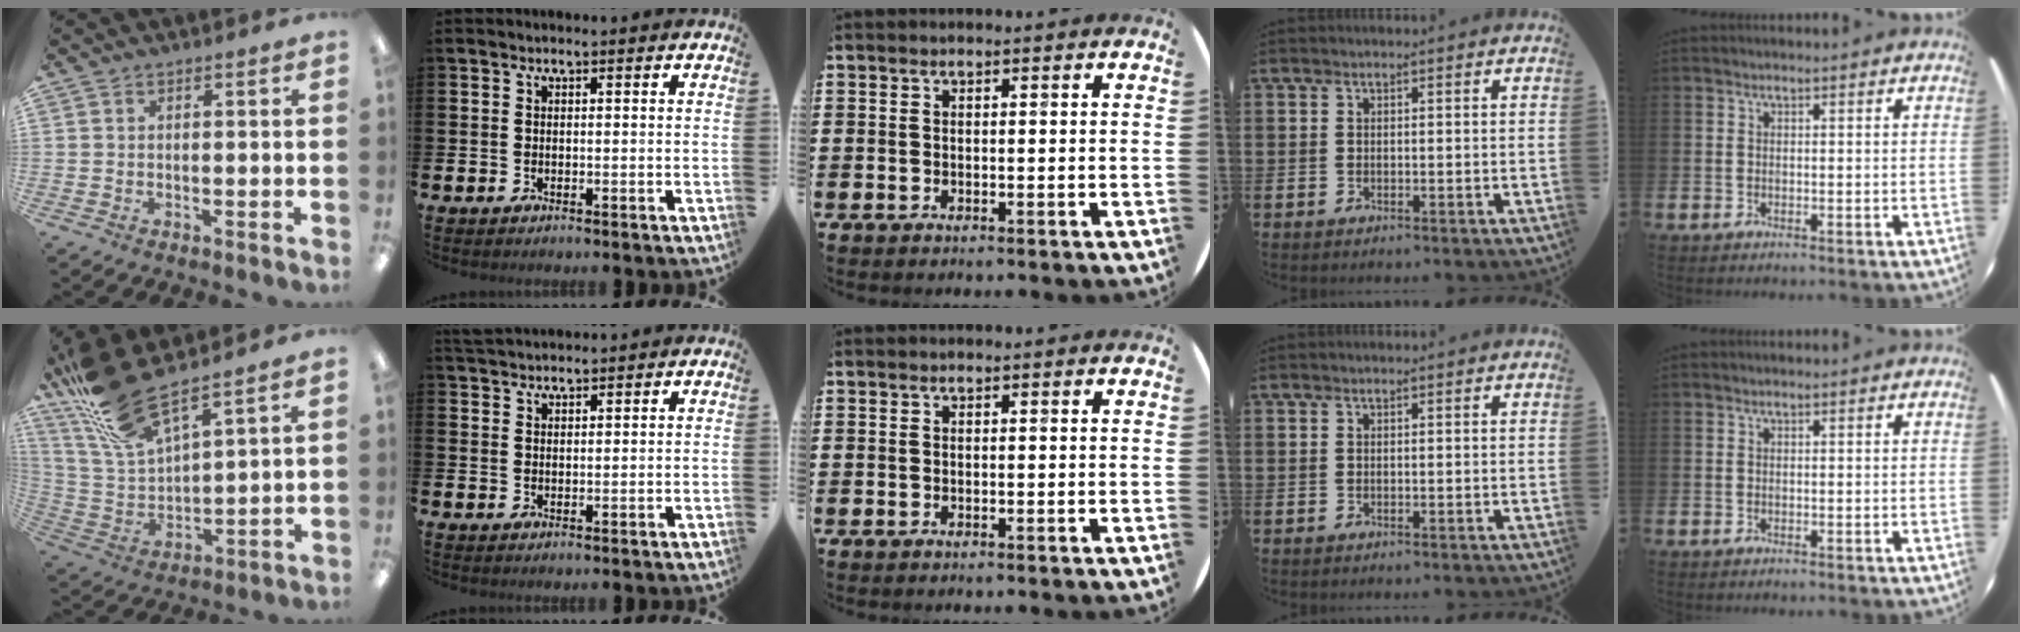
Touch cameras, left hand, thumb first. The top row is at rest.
{"thumb": {"total": 16.7, "force": [13.4, 4.1, 9.2], "torque": [-0.214, -0.070, 0.239]}, "index": {"total": 2.5, "force": [2.5, 0.4, 0.2], "torque": [-0.011, -0.007, 0.047]}}